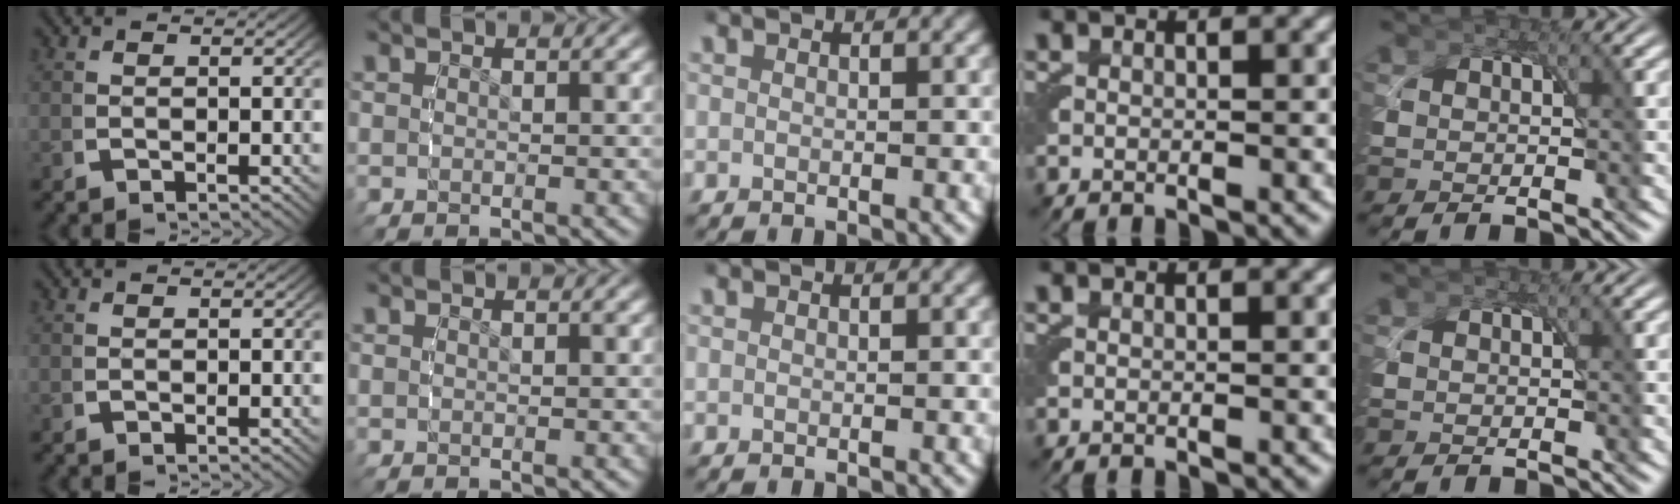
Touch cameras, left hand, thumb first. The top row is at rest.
{}